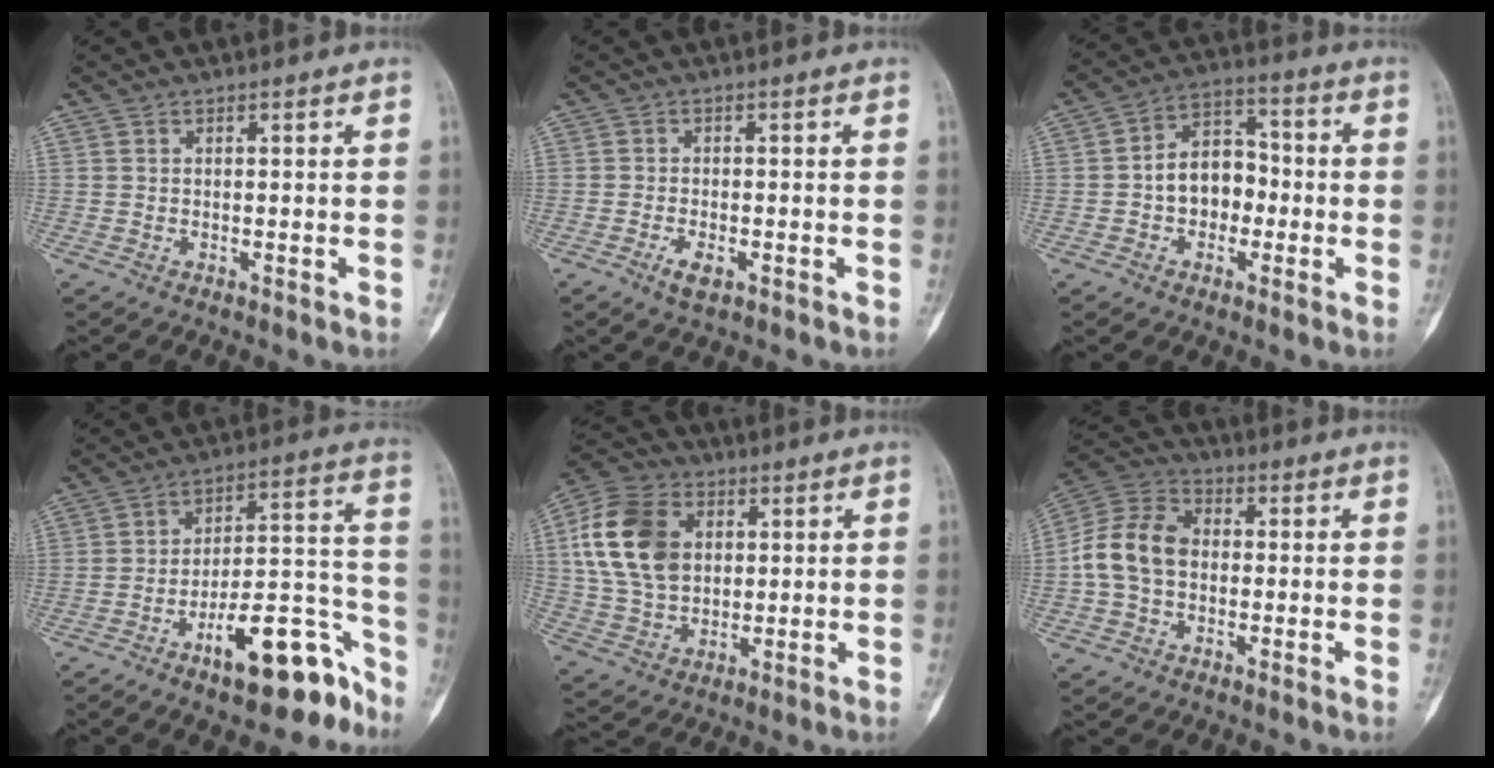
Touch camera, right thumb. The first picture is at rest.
{"total": 3.0, "force": [-1.4, 1.3, 2.3], "torque": [-0.043, 0.002, -0.026]}
{"total": 9.7, "force": [-1.4, 7.2, 6.3], "torque": [-0.063, 0.036, -0.035]}
{"total": 16.7, "force": [-10.8, 6.0, 11.3], "torque": [-0.117, 0.114, -0.168]}
{"total": 16.8, "force": [3.4, 12.4, 10.9], "torque": [-0.189, 0.006, 0.062]}
{"total": 11.4, "force": [-0.5, 8.6, 7.5], "torque": [-0.137, 0.035, -0.020]}